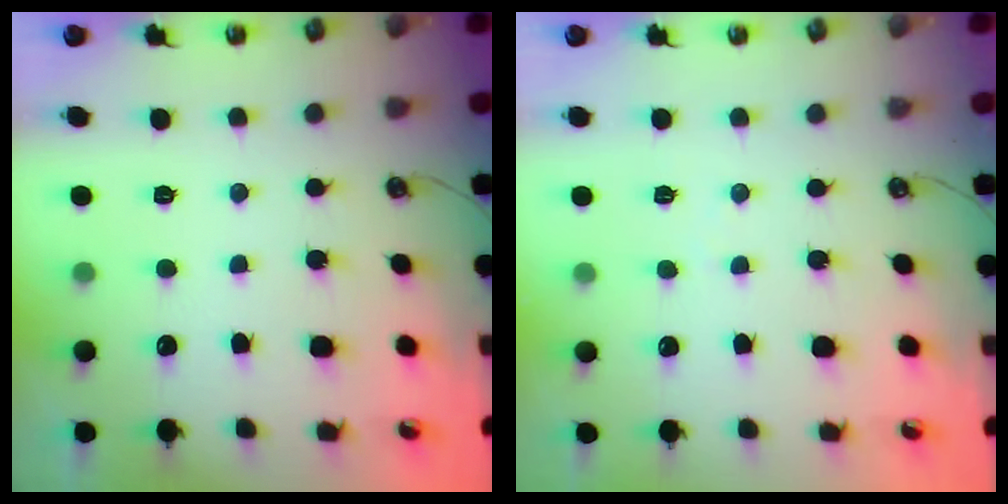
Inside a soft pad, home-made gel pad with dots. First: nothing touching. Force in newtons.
{"total": 3.4, "press": 3.4, "slide": 0.3}